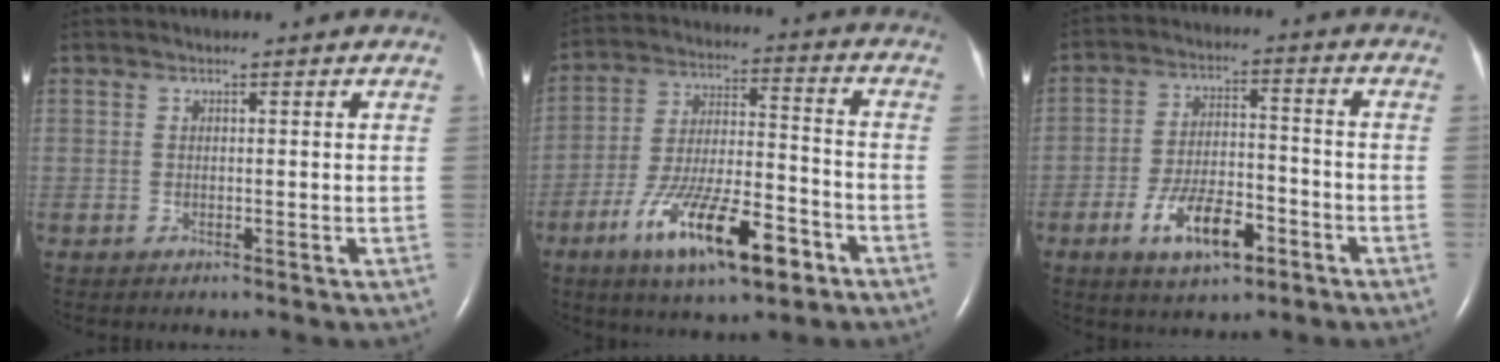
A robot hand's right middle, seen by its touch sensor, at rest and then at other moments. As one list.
[{"total": 15.4, "force": [-8.2, 3.9, 12.4], "torque": [-0.226, -0.004, -0.134]}, {"total": 9.4, "force": [-4.7, 3.8, 7.2], "torque": [-0.138, 0.003, -0.078]}]